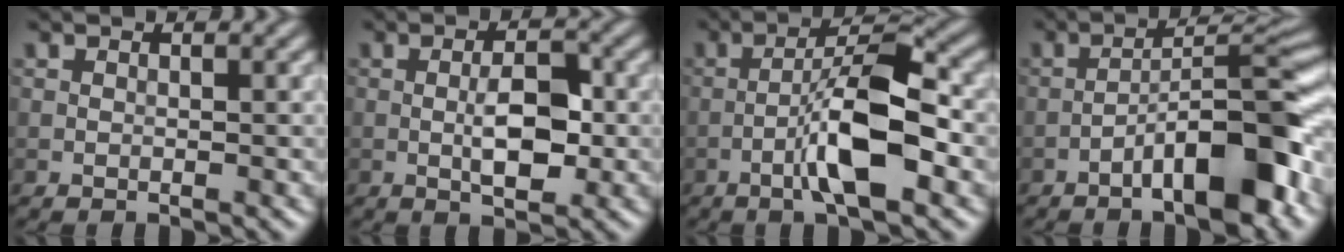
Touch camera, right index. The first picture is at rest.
{"total": 4.2, "force": [-0.6, 1.6, 3.8], "torque": [-0.069, 0.002, -0.011]}
{"total": 7.2, "force": [-2.5, 1.5, 6.5], "torque": [-0.114, 0.019, -0.049]}
{"total": 9.1, "force": [-4.7, 2.2, 7.5], "torque": [-0.105, 0.029, -0.077]}